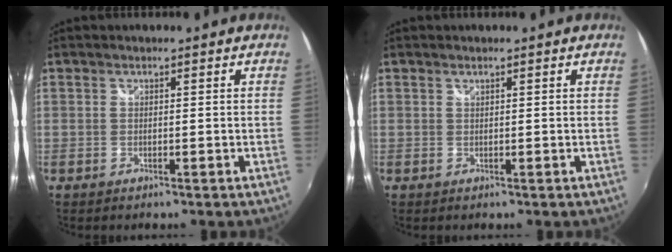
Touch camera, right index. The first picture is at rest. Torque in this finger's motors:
{"motor_torque": [-0.05, -0.01, -0.04, -0.01]}